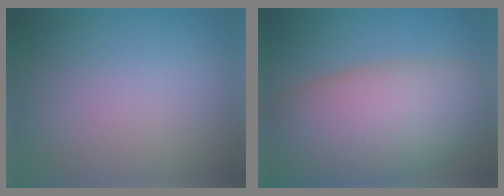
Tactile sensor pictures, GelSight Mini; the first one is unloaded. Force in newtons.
{"total": 12.3, "press": 12.3, "slide": 0.7}